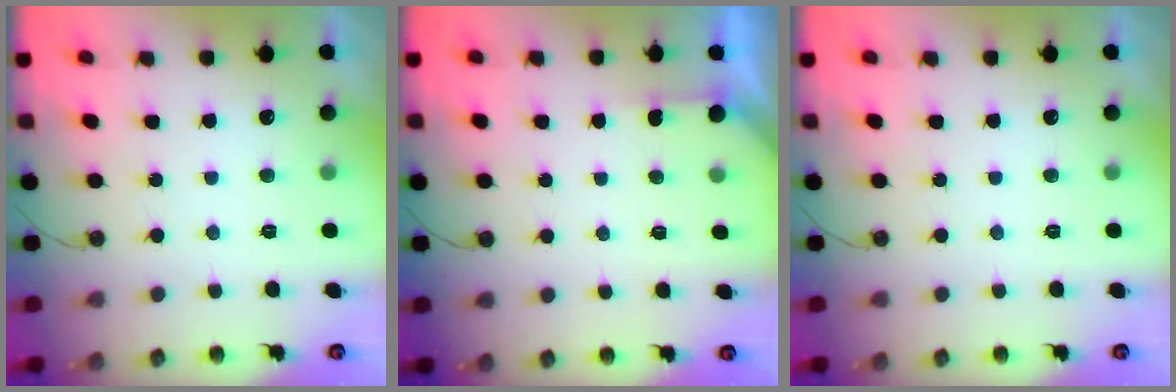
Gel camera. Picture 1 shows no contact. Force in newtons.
{"total": 2.7, "press": 2.7, "slide": 0.3}
{"total": 0.0}